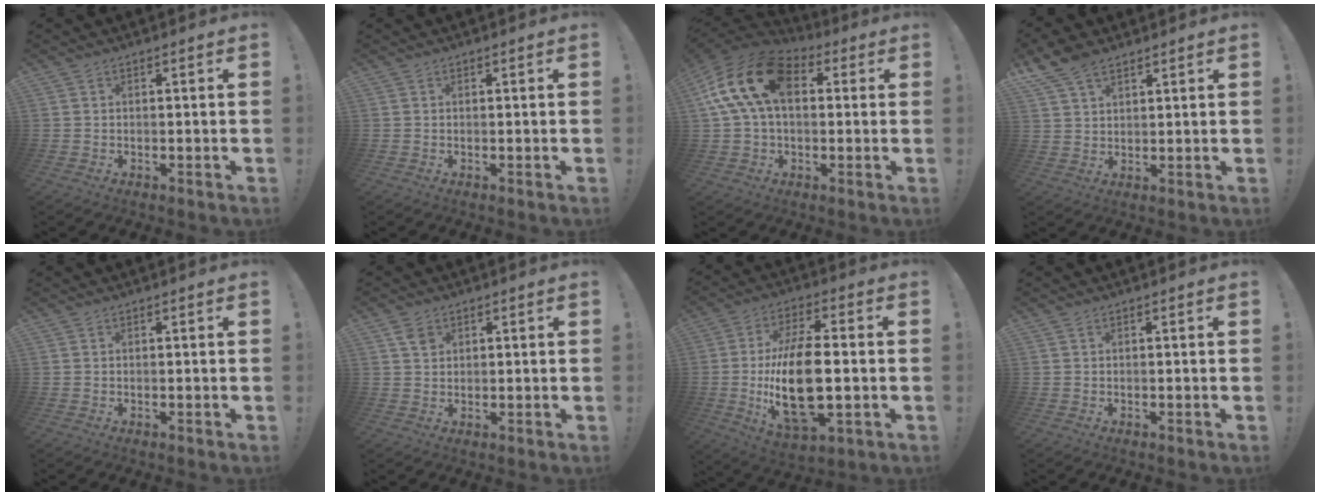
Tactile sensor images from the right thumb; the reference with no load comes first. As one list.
[{"total": 0.0}, {"total": 19.1, "force": [4.7, 11.8, 14.3], "torque": [-0.261, 0.007, 0.087]}, {"total": 8.1, "force": [5.4, 4.2, 4.3], "torque": [-0.068, -0.020, 0.104]}, {"total": 0.0}, {"total": 3.6, "force": [1.8, 2.7, 1.6], "torque": [-0.013, -0.002, 0.032]}, {"total": 20.5, "force": [-1.9, 9.5, 18.1], "torque": [-0.344, -0.010, -0.030]}, {"total": 0.0}]